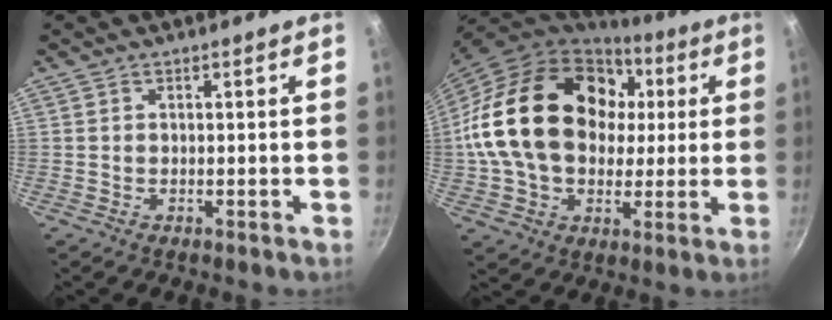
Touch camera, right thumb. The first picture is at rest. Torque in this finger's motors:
{"motor_torque": [0.51, 4.50, 2.49, -0.28, 0.78]}